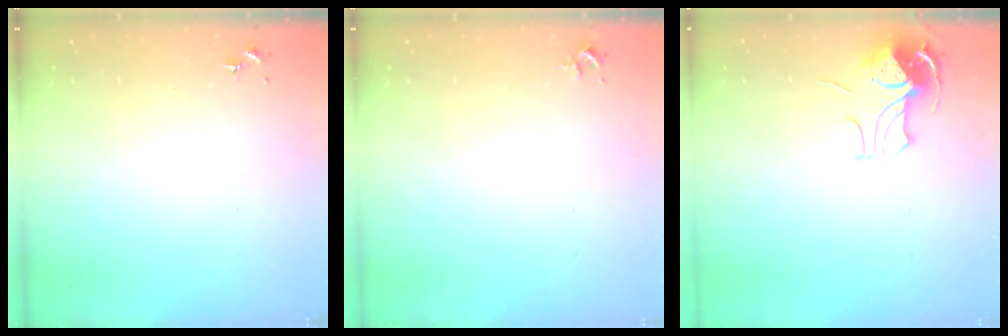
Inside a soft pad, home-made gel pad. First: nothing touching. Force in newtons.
{"total": 2.4, "press": 2.4, "slide": 0.3}
{"total": 8.9, "press": 8.9, "slide": 0.7}